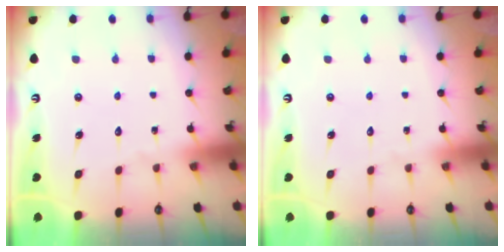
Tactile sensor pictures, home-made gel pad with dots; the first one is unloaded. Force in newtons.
{"total": 0.0}